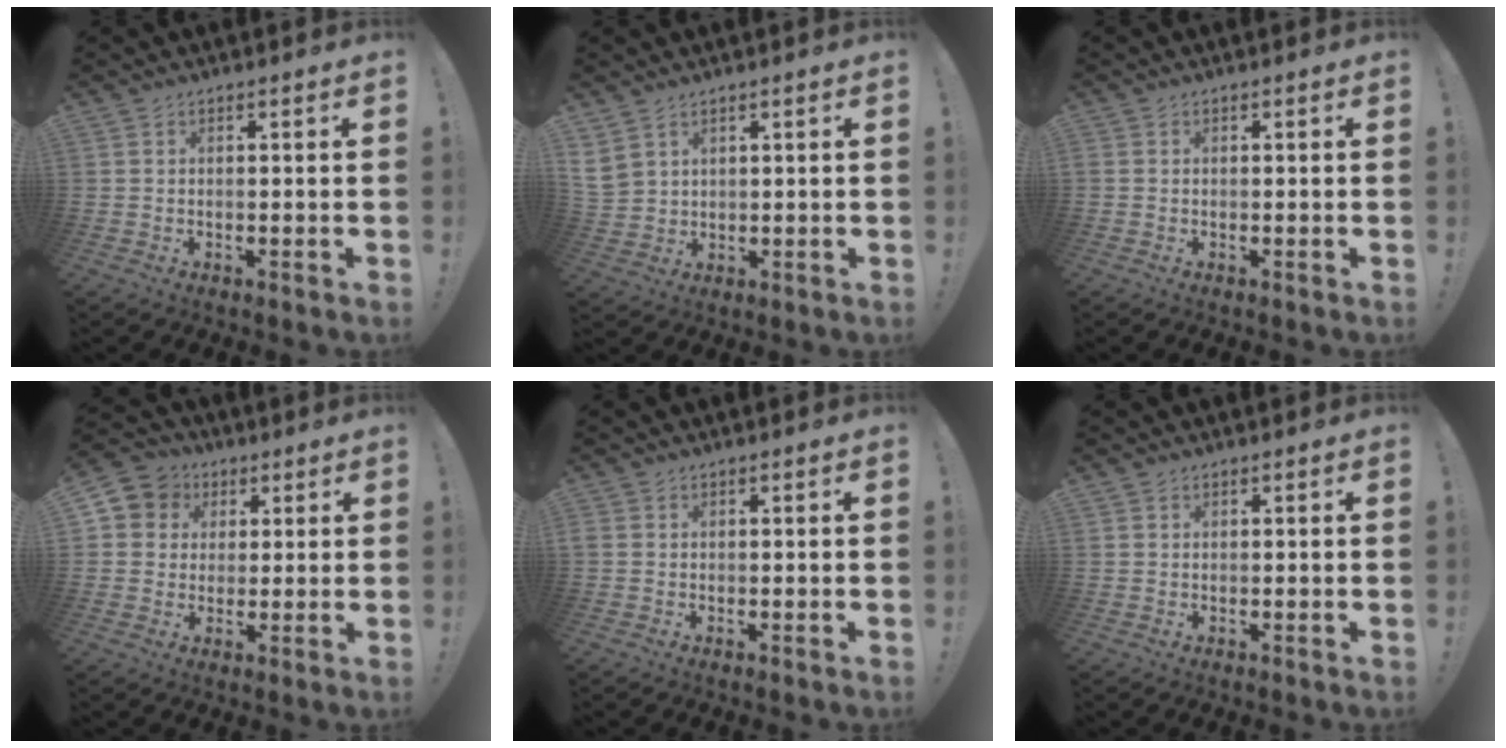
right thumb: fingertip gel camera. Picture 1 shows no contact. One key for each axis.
{"total": 4.9, "fx": 3.2, "fy": 3.1, "fz": 2.0, "tx": -0.045, "ty": -0.015, "tz": 0.065}
{"total": 0.0}
{"total": 7.4, "fx": 1.6, "fy": 7.0, "fz": 1.7, "tx": -0.028, "ty": 0.001, "tz": 0.036}
{"total": 0.7, "fx": 0.0, "fy": 0.6, "fz": 0.2, "tx": -0.004, "ty": 0.001, "tz": 0.001}
{"total": 0.6, "fx": 0.3, "fy": 0.4, "fz": -0.1, "tx": 0.007, "ty": -0.001, "tz": 0.006}